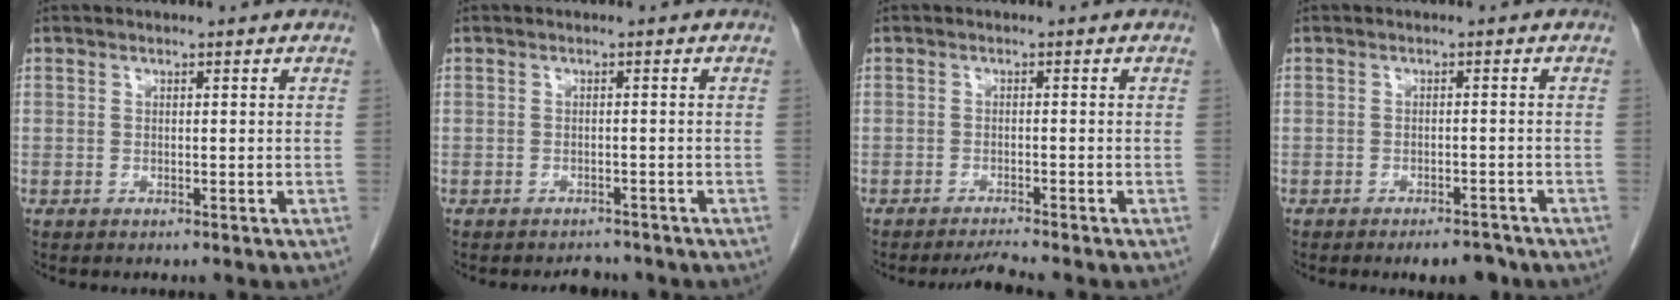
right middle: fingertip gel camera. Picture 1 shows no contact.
{"total": 2.1, "force": [-2.0, 0.7, 0.0], "torque": [-0.007, -0.005, -0.028]}
{"total": 2.3, "force": [-2.0, -1.0, 0.3], "torque": [-0.016, -0.015, -0.034]}
{"total": 3.4, "force": [-2.8, 0.9, 1.7], "torque": [-0.022, -0.003, -0.037]}